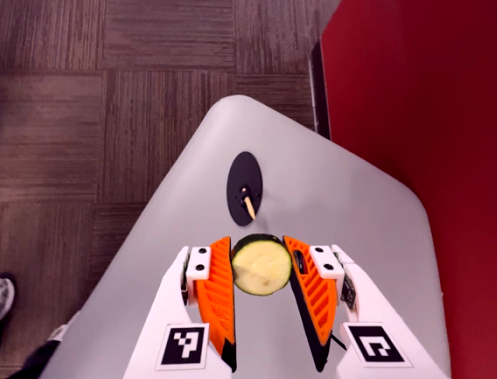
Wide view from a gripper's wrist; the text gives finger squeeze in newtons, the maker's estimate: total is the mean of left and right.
{"total": 11.4, "left": 11.3, "right": 11.4}